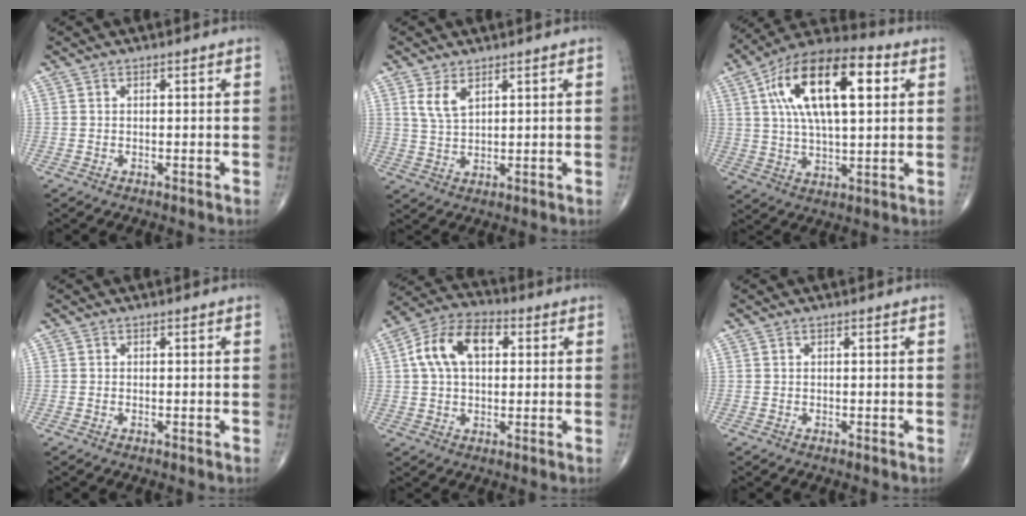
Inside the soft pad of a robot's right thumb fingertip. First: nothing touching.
{"total": 4.4, "force": [2.4, 2.1, 3.1], "torque": [-0.058, -0.011, 0.054]}
{"total": 21.4, "force": [6.2, 9.3, 18.2], "torque": [-0.306, 0.012, 0.095]}
{"total": 0.0}
{"total": 12.4, "force": [2.7, 7.8, 9.3], "torque": [-0.161, 0.025, 0.039]}
{"total": 0.0}